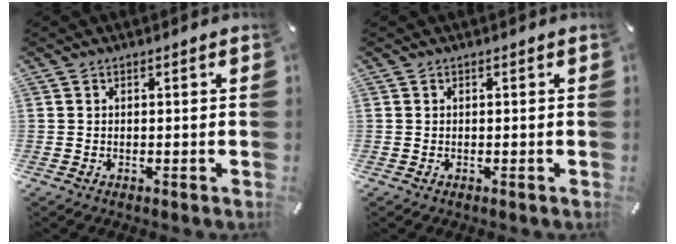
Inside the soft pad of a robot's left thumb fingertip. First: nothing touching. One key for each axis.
{"total": 0.0}